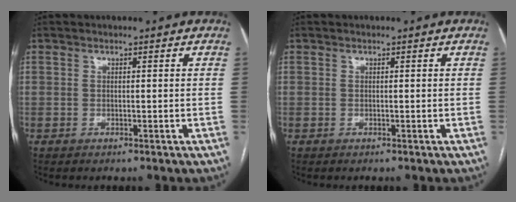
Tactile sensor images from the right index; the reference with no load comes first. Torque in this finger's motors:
{"motor_torque": [-0.11, 0.05, -0.03, 0.00]}